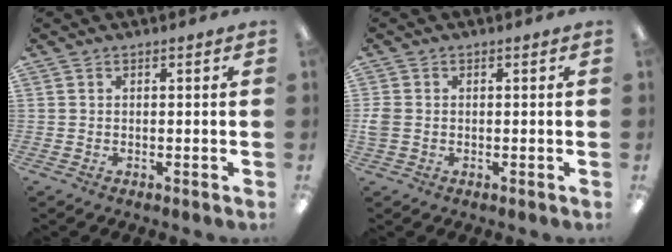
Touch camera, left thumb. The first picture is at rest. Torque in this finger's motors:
{"motor_torque": [-0.27, 0.37, 0.35, -0.37, 0.01]}